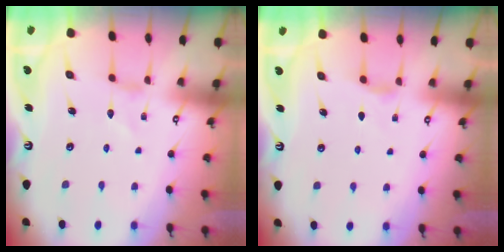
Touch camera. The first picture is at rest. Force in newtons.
{"total": 3.7, "press": 3.7, "slide": 0.7}